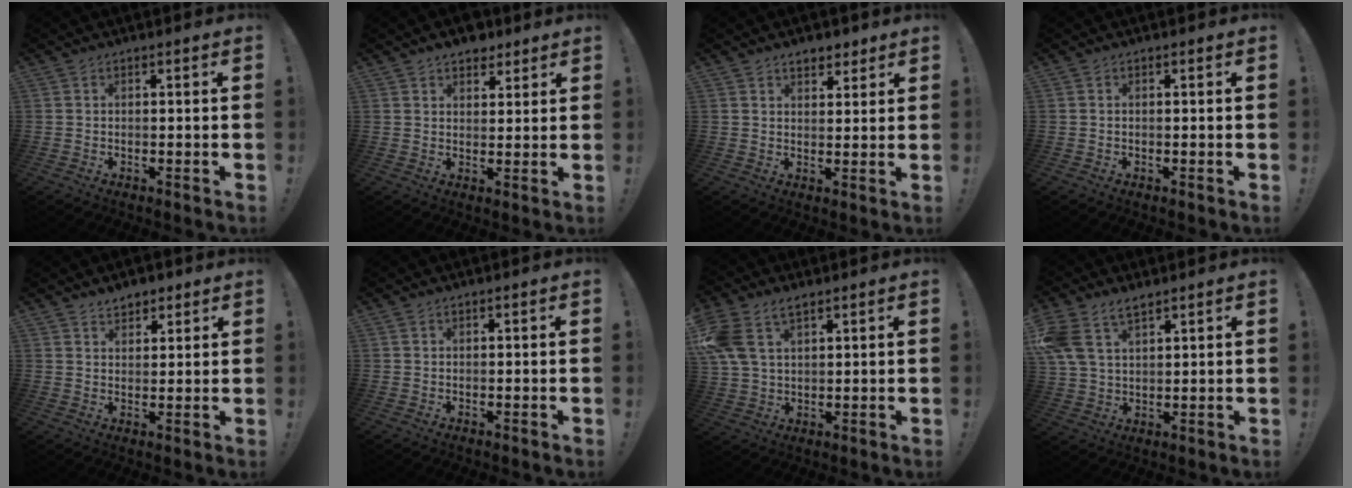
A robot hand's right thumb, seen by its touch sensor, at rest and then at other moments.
{"total": 6.0, "force": [4.6, 3.3, 2.0], "torque": [-0.018, -0.023, 0.083]}
{"total": 4.4, "force": [3.2, 2.6, 1.5], "torque": [-0.010, -0.013, 0.056]}
{"total": 0.0}
{"total": 4.1, "force": [3.3, 2.3, 0.9], "torque": [0.002, -0.018, 0.059]}
{"total": 0.0}
{"total": 9.4, "force": [5.4, 5.5, 5.5], "torque": [-0.106, -0.014, 0.107]}
{"total": 9.0, "force": [5.9, 4.9, 4.7], "torque": [-0.097, -0.020, 0.117]}